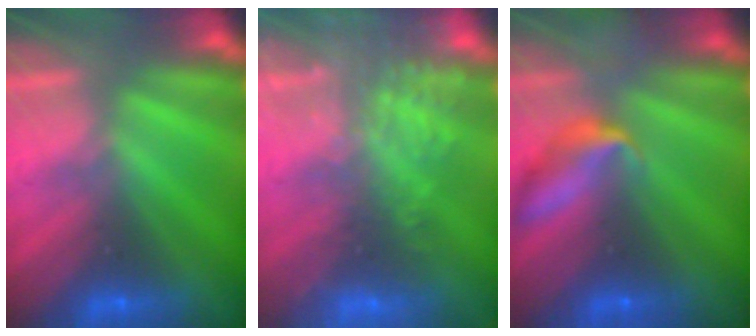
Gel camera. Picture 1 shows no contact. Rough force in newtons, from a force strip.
{"total": 6.6}
{"total": 8.0}